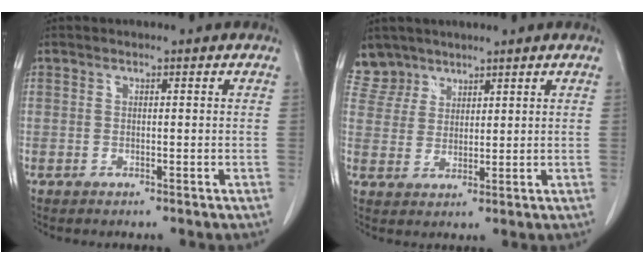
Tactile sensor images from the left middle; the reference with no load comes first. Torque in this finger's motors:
{"motor_torque": [0.47, -0.52, 0.02, -0.03]}